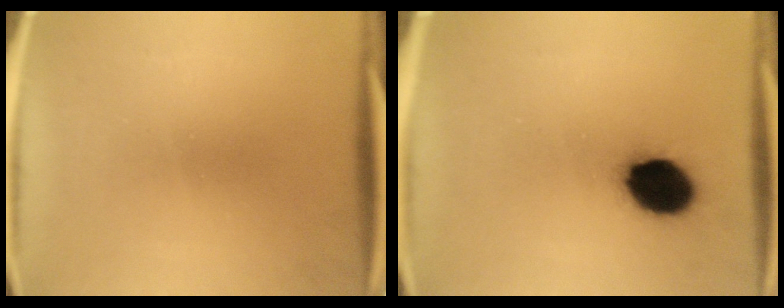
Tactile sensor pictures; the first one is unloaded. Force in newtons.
{"total": 12.2}